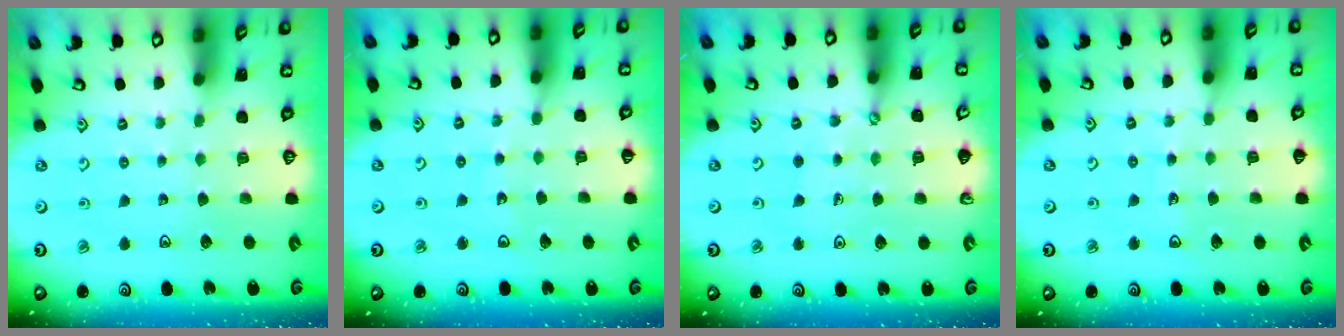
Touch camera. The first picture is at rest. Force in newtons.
{"total": 3.1, "press": 3.1, "slide": 0.5}
{"total": 2.5, "press": 2.5, "slide": 0.2}
{"total": 2.5, "press": 2.5, "slide": 0.2}